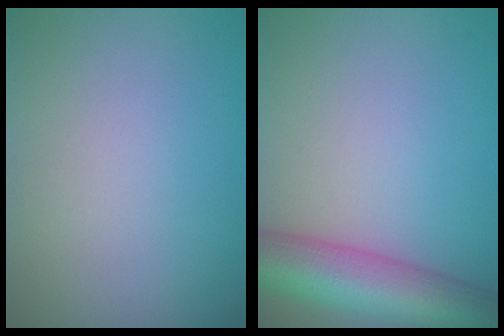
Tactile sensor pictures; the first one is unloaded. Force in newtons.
{"total": 8.3, "press": 8.3, "slide": 0.4}